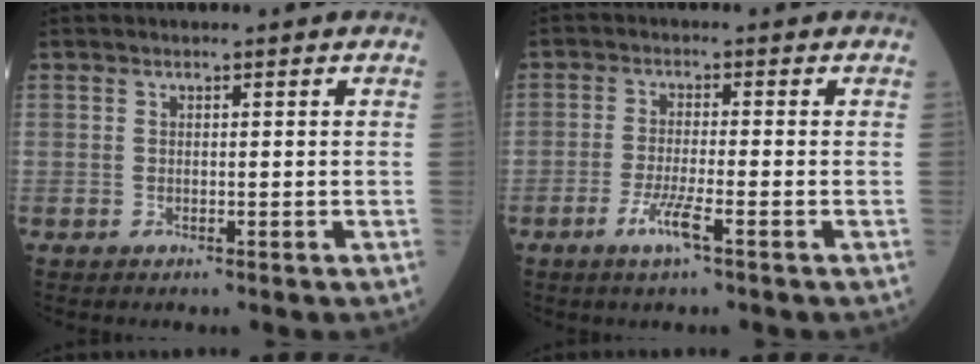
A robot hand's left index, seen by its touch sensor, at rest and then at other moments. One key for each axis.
{"total": 4.1, "fx": -2.2, "fy": 0.0, "fz": 3.4, "tx": -0.076, "ty": -0.008, "tz": -0.044}